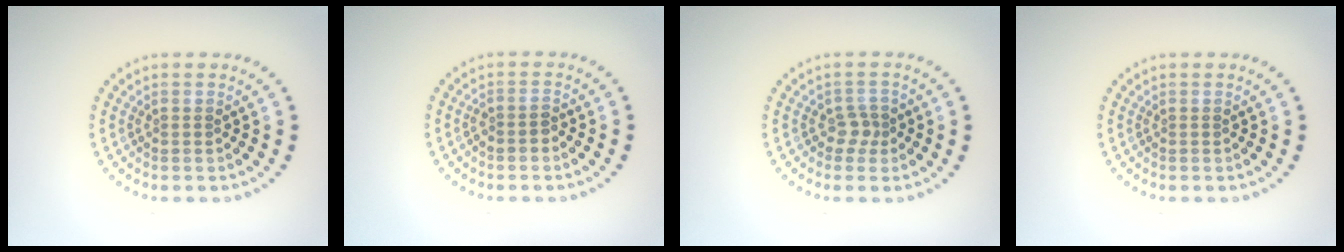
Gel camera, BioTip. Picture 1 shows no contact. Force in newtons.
{"total": 1.4, "press": 1.1, "slide": 0.9}
{"total": 1.6, "press": 1.2, "slide": 1.0}
{"total": 0.0}